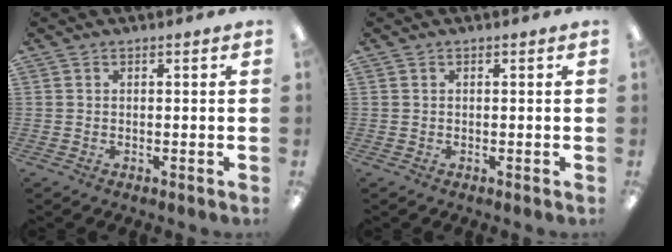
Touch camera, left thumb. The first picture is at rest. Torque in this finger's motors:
{"motor_torque": [0.00, 0.00, -0.02, 0.10, 0.00]}